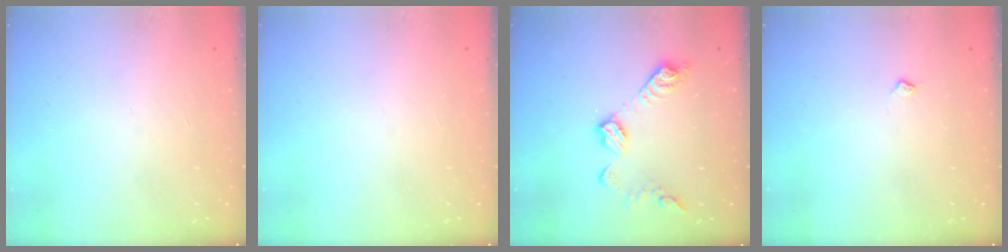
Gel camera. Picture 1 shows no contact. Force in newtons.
{"total": 0.0}
{"total": 12.5, "press": 12.5, "slide": 0.7}
{"total": 3.6, "press": 3.5, "slide": 0.6}